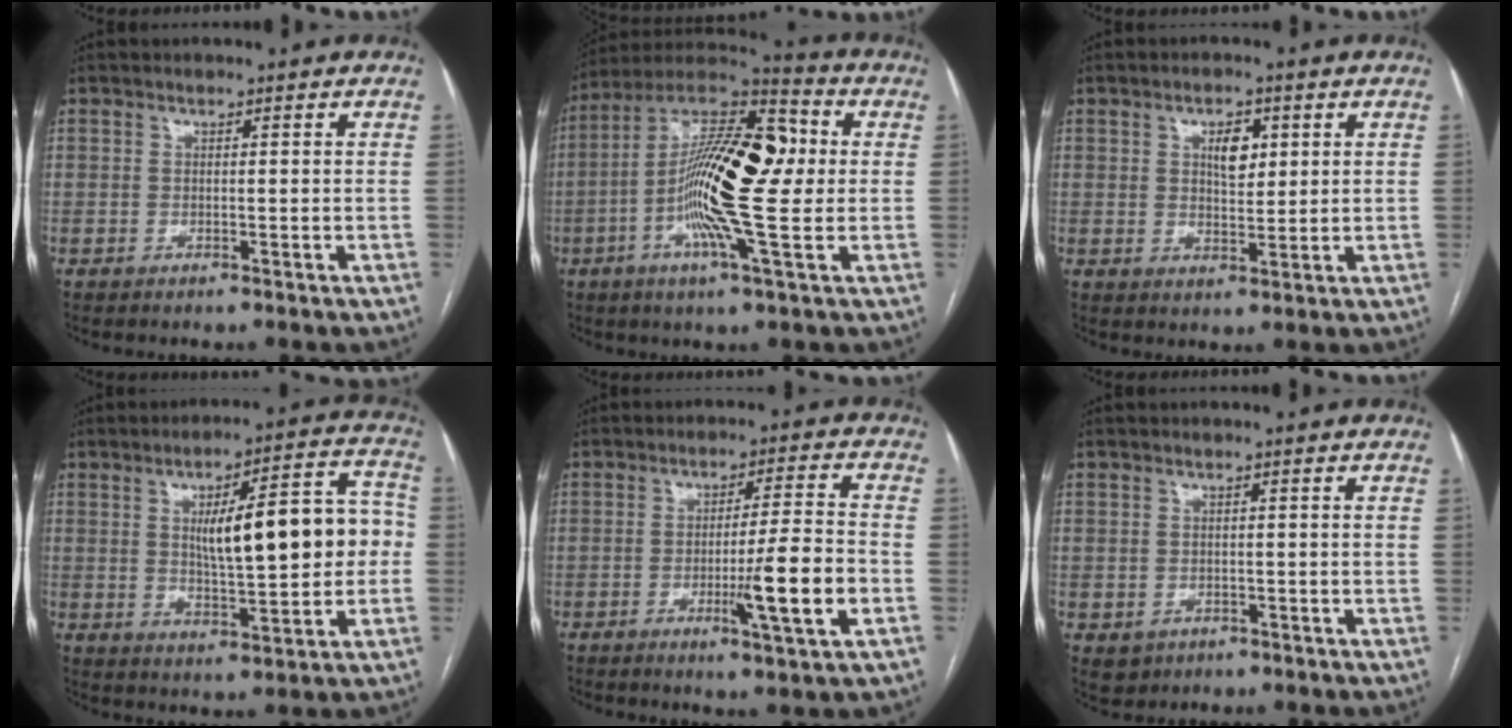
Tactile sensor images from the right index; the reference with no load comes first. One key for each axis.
{"total": 19.5, "fx": -0.6, "fy": 3.0, "fz": 19.2, "tx": -0.345, "ty": 0.023, "tz": -0.024}
{"total": 4.3, "fx": 1.5, "fy": 2.1, "fz": 3.4, "tx": -0.056, "ty": 0.002, "tz": 0.026}
{"total": 14.8, "fx": 1.0, "fy": 3.8, "fz": 14.3, "tx": -0.198, "ty": 0.035, "tz": 0.021}
{"total": 10.0, "fx": -3.0, "fy": -0.5, "fz": 9.6, "tx": -0.149, "ty": -0.013, "tz": -0.050}
{"total": 2.8, "fx": -0.9, "fy": 2.6, "fz": 0.5, "tx": -0.005, "ty": 0.003, "tz": -0.004}